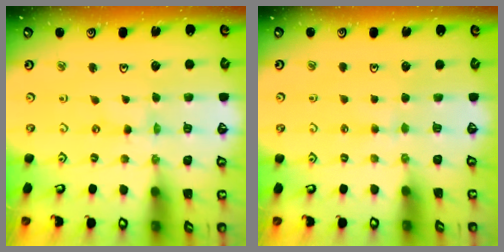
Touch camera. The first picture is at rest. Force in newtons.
{"total": 2.6, "press": 2.5, "slide": 0.5}